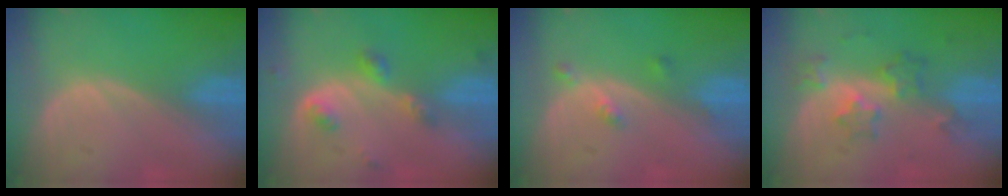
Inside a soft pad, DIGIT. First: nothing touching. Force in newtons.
{"total": 4.4, "press": 4.0, "slide": 1.9}
{"total": 2.4, "press": 2.0, "slide": 1.3}
{"total": 6.1, "press": 5.5, "slide": 2.5}